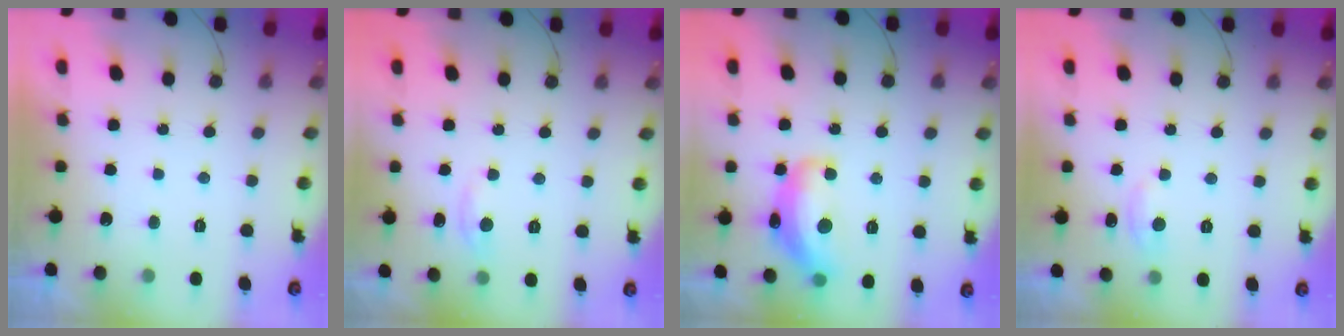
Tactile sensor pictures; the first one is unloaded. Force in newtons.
{"total": 3.1, "press": 3.1, "slide": 0.5}
{"total": 14.7, "press": 14.7, "slide": 1.1}
{"total": 3.4, "press": 3.4, "slide": 0.4}